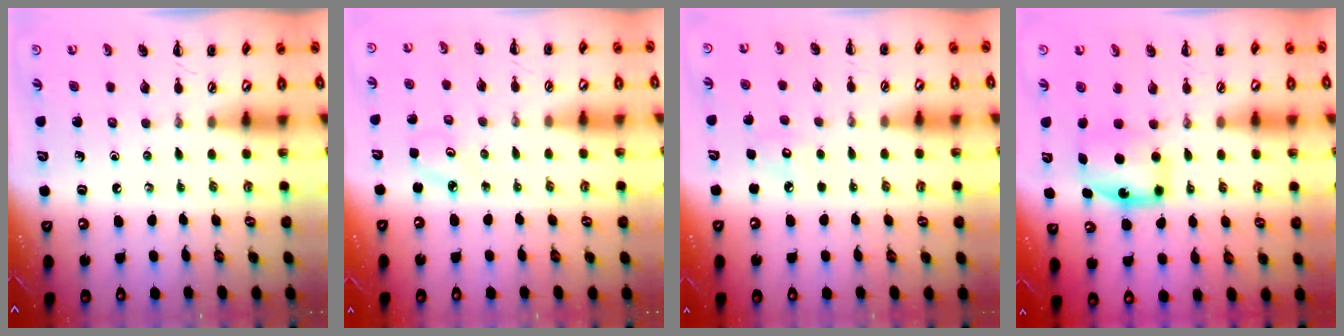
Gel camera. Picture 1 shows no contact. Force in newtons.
{"total": 2.3, "press": 2.2, "slide": 0.5}
{"total": 4.8, "press": 4.6, "slide": 1.1}
{"total": 6.5, "press": 6.4, "slide": 0.7}